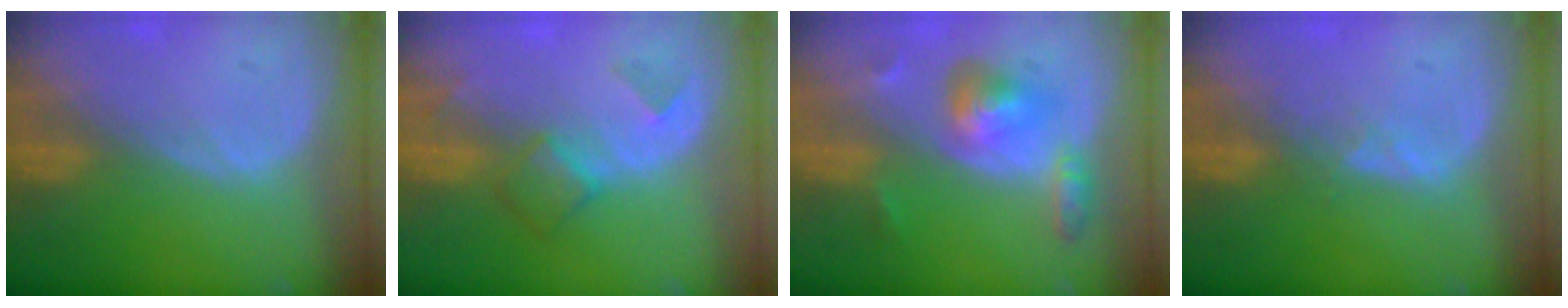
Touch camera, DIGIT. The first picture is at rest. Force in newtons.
{"total": 4.9, "press": 4.3, "slide": 2.2}
{"total": 6.2, "press": 5.6, "slide": 2.8}
{"total": 1.6, "press": 1.6, "slide": 0.3}